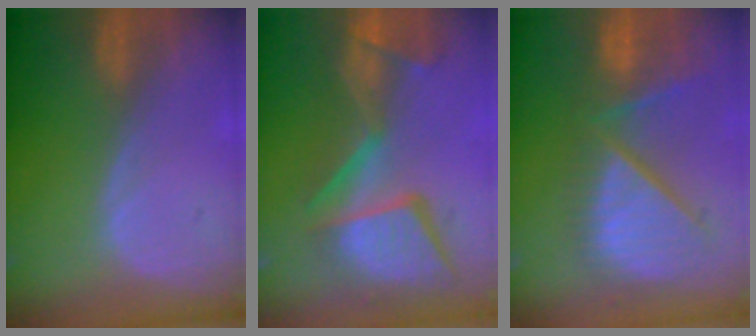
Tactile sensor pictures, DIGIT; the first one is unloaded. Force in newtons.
{"total": 13.8, "press": 11.1, "slide": 8.1}
{"total": 11.7, "press": 10.3, "slide": 5.5}